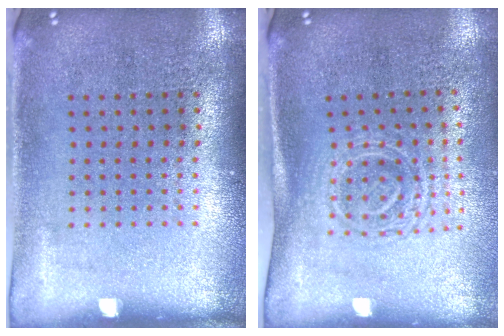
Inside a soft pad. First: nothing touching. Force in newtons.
{"total": 1.7, "press": 1.3, "slide": 1.1}